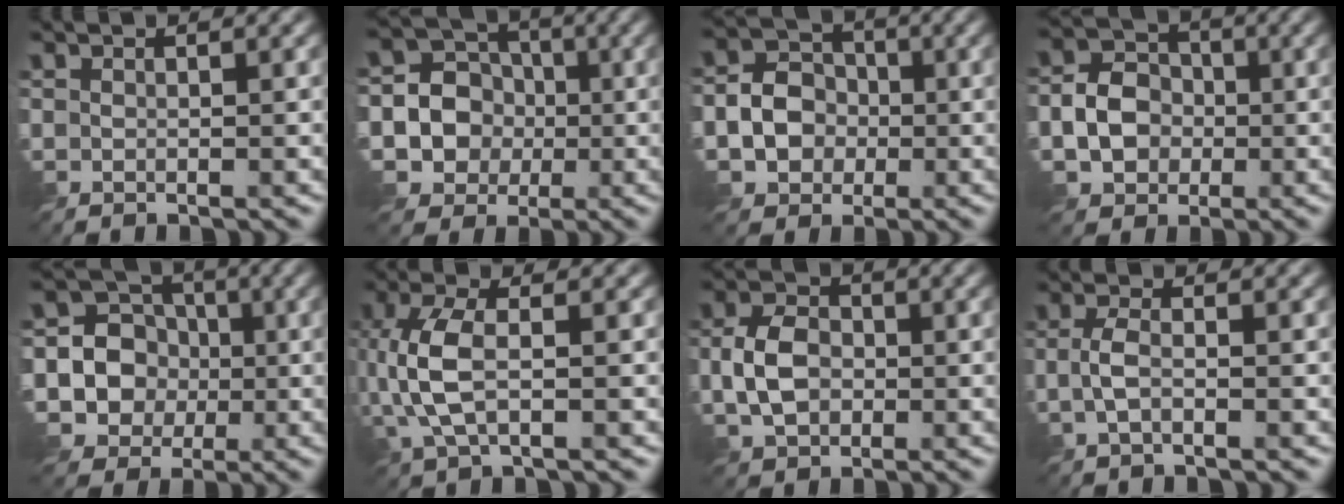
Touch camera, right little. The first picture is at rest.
{"total": 7.1, "force": [-1.2, 6.6, 2.4], "torque": [-0.044, 0.020, -0.045]}
{"total": 4.4, "force": [-1.2, 3.7, 2.0], "torque": [-0.027, 0.005, -0.033]}
{"total": 4.4, "force": [-1.2, 3.7, 2.1], "torque": [-0.034, 0.004, -0.029]}
{"total": 7.9, "force": [-1.2, 7.4, 2.5], "torque": [-0.051, 0.018, -0.044]}
{"total": 5.7, "force": [-0.4, 2.8, 5.0], "torque": [-0.127, 0.000, -0.009]}
{"total": 4.6, "force": [-0.8, 3.4, 3.0], "torque": [-0.065, 0.002, -0.020]}
{"total": 2.2, "force": [-0.8, 0.8, 1.9], "torque": [-0.045, 0.001, -0.021]}